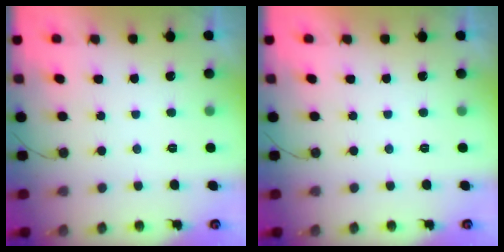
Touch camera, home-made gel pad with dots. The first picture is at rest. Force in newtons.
{"total": 1.9, "press": 1.9, "slide": 0.1}